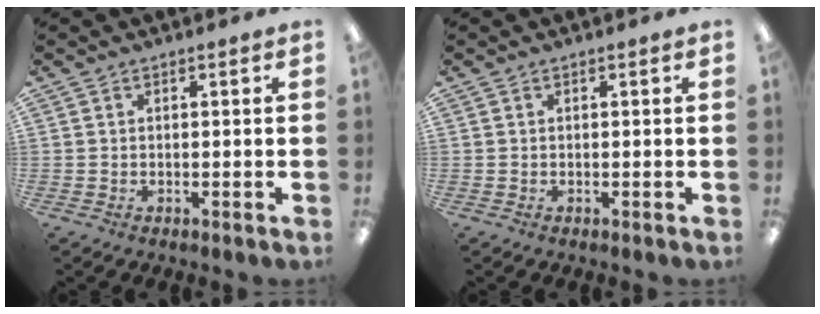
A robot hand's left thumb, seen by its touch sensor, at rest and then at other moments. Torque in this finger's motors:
{"motor_torque": [0.00, 0.00, 0.19, -0.05, 0.00]}